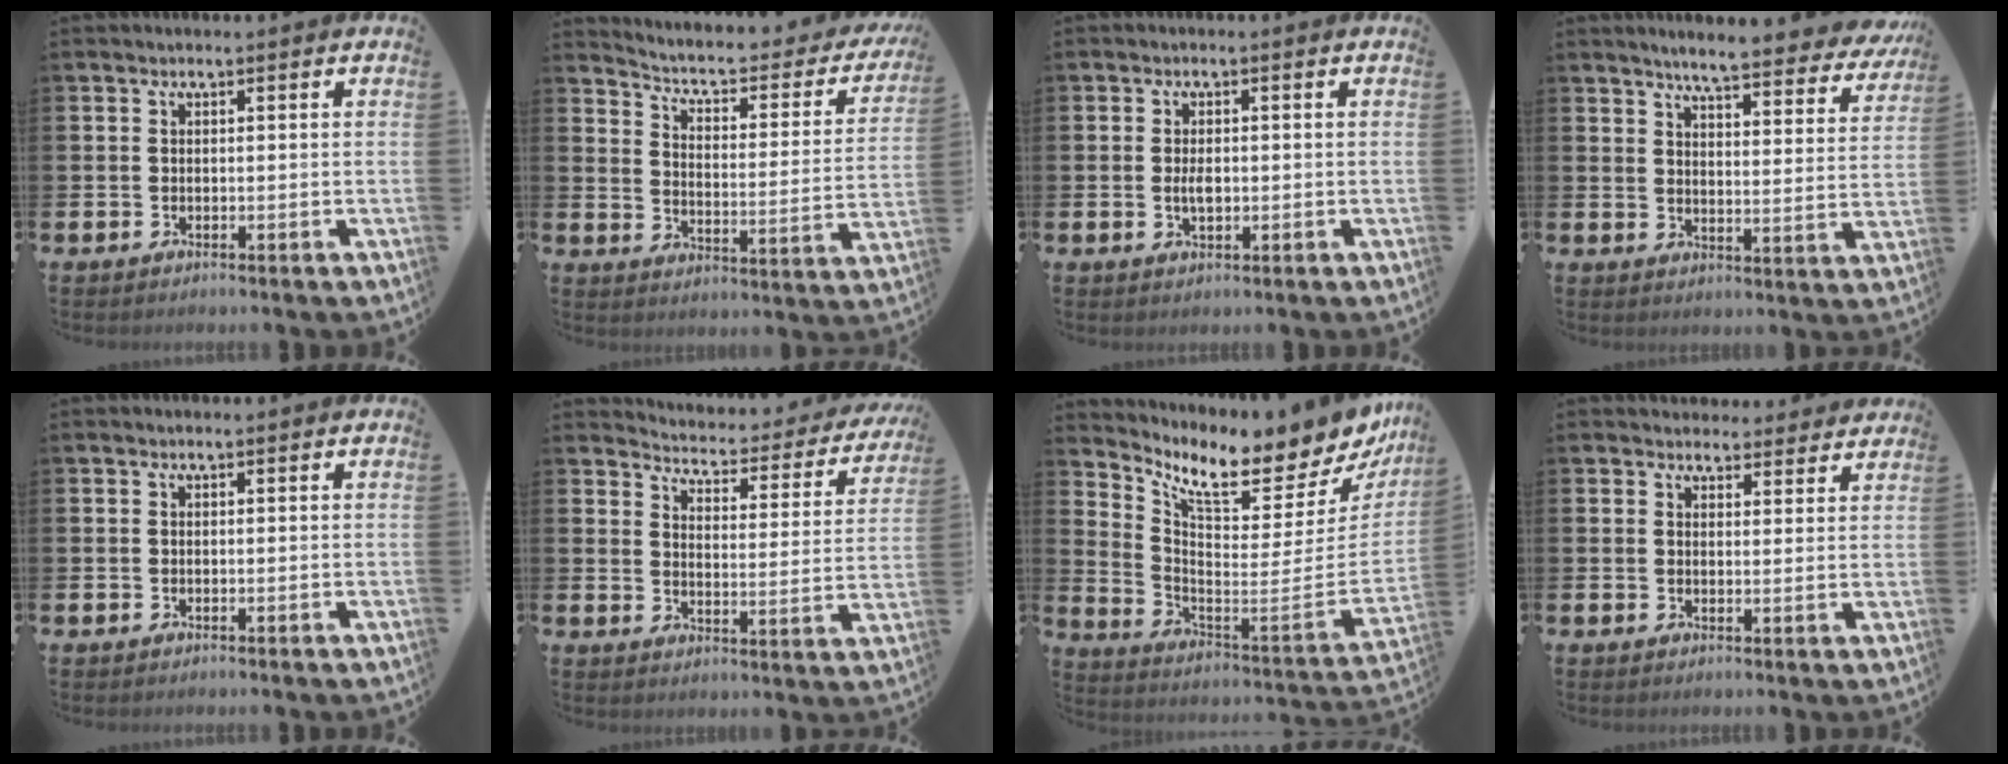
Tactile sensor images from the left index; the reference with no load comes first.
{"total": 4.9, "force": [4.0, 1.6, 2.3], "torque": [-0.062, -0.030, 0.056]}
{"total": 2.1, "force": [0.0, 1.1, 1.8], "torque": [-0.025, 0.000, -0.004]}
{"total": 6.1, "force": [5.7, 0.5, 2.1], "torque": [-0.052, -0.042, 0.094]}
{"total": 0.0}
{"total": 3.9, "force": [3.8, 1.0, 0.7], "torque": [-0.033, -0.038, 0.055]}
{"total": 8.6, "force": [7.4, 2.2, 3.7], "torque": [-0.083, -0.082, 0.115]}
{"total": 3.7, "force": [3.5, 1.2, -0.2], "torque": [0.004, -0.018, 0.063]}